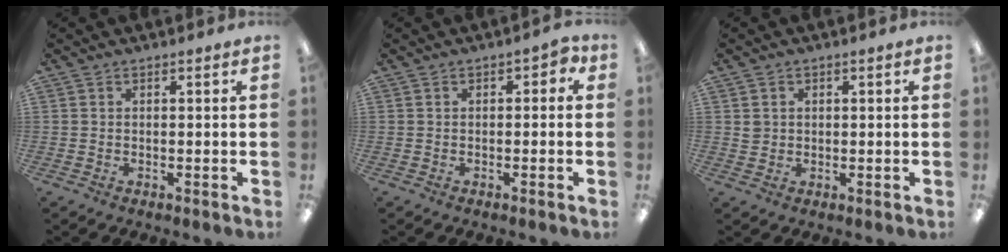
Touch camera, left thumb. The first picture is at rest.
{"total": 2.1, "force": [-0.6, 1.5, 1.4], "torque": [-0.018, 0.004, -0.014]}
{"total": 1.8, "force": [0.4, 1.7, 0.6], "torque": [-0.013, 0.003, 0.007]}